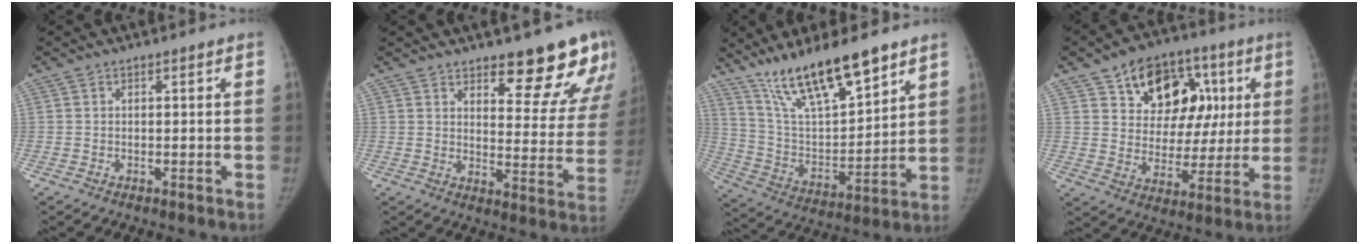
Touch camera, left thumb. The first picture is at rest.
{"total": 15.2, "force": [11.2, 5.2, 8.8], "torque": [-0.051, -0.084, 0.141]}
{"total": 18.6, "force": [13.5, 4.8, 11.9], "torque": [-0.183, -0.063, 0.255]}
{"total": 19.2, "force": [7.5, 13.4, 11.6], "torque": [-0.113, 0.002, 0.117]}